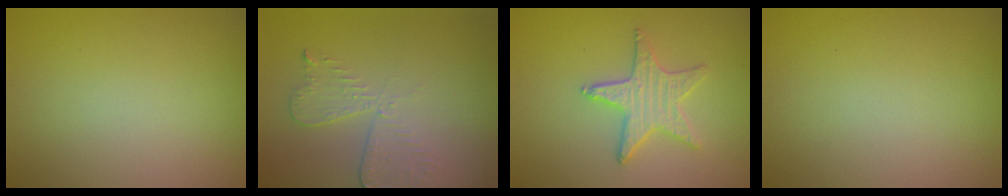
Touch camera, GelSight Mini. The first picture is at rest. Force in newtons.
{"total": 3.0, "press": 2.6, "slide": 1.5}
{"total": 3.1, "press": 3.1, "slide": 0.4}
{"total": 0.0}